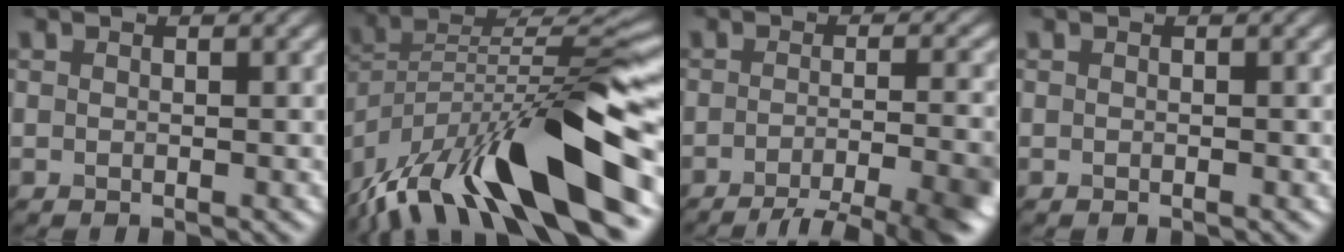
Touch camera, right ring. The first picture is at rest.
{"total": 15.8, "force": [-9.1, 4.8, 12.0], "torque": [-0.209, 0.013, -0.169]}
{"total": 8.2, "force": [-4.9, 2.0, 6.3], "torque": [-0.069, 0.001, -0.071]}
{"total": 0.0}